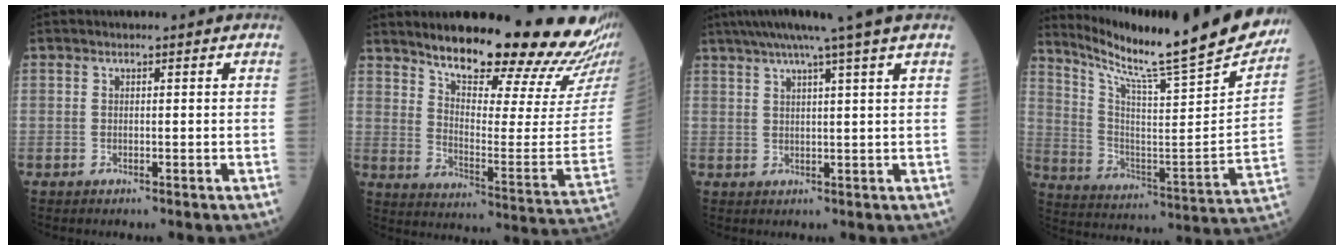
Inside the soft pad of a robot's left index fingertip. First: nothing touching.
{"total": 24.6, "force": [21.0, 1.8, 12.8], "torque": [-0.190, -0.082, 0.273]}
{"total": 9.1, "force": [6.9, -2.2, 5.5], "torque": [-0.081, 0.018, 0.089]}
{"total": 26.9, "force": [23.8, -0.1, 12.7], "torque": [-0.212, -0.098, 0.335]}